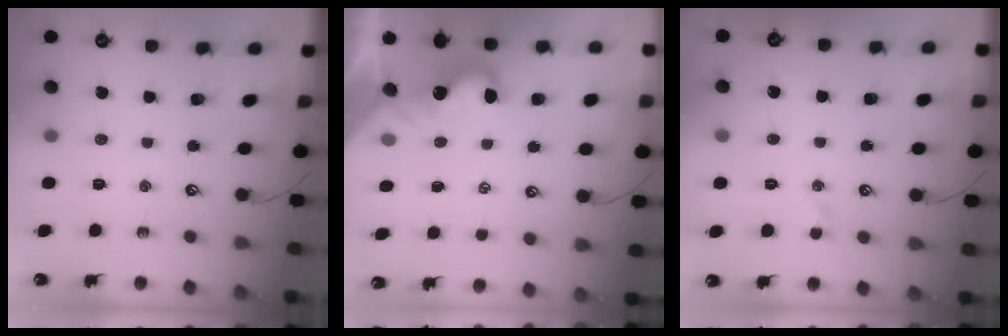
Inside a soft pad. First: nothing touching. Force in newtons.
{"total": 0.7, "press": 0.5, "slide": 0.4}
{"total": 0.7, "press": 0.3, "slide": 0.6}